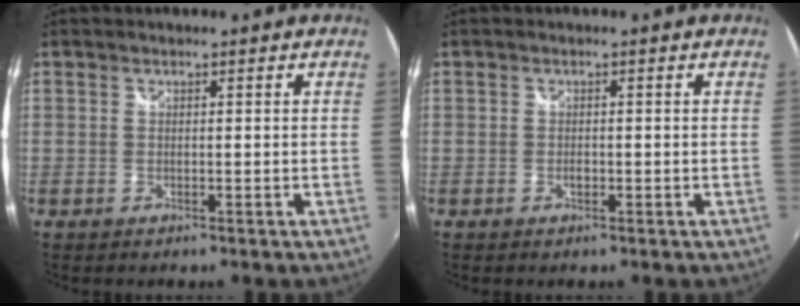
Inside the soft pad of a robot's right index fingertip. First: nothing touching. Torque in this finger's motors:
{"motor_torque": [0.18, 0.03, 0.04, 0.00]}